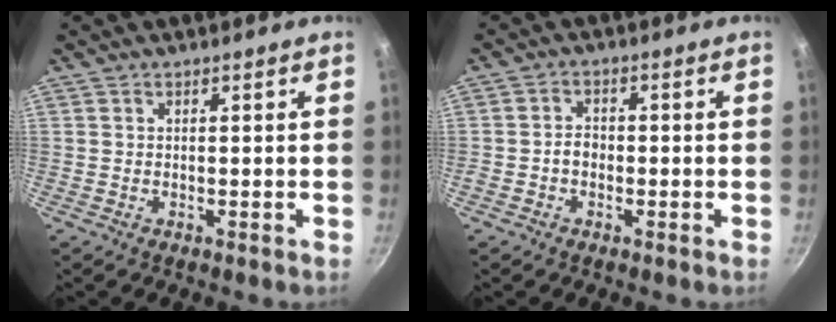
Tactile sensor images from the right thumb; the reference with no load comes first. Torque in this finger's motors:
{"motor_torque": [0.20, 0.38, 0.76, -0.06, 0.01]}